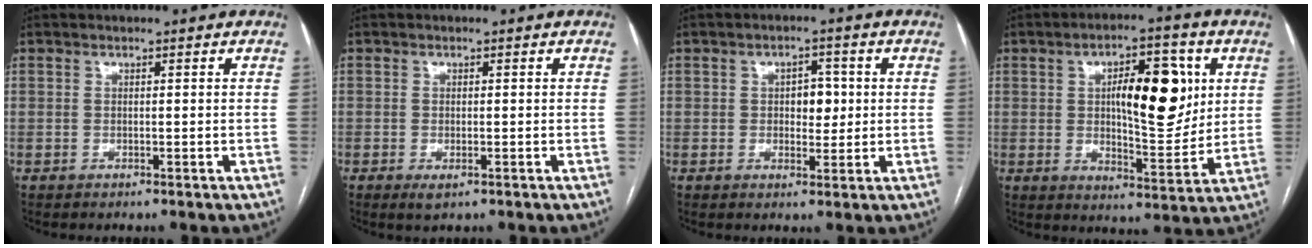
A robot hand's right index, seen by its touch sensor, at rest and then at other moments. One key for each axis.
{"total": 1.9, "fx": -0.9, "fy": 0.7, "fz": 1.5, "tx": -0.024, "ty": -0.003, "tz": -0.010}
{"total": 4.0, "fx": 0.4, "fy": 2.4, "fz": 3.2, "tx": -0.041, "ty": 0.008, "tz": 0.009}
{"total": 13.5, "fx": 3.2, "fy": 4.6, "fz": 12.2, "tx": -0.182, "ty": 0.012, "tz": 0.053}